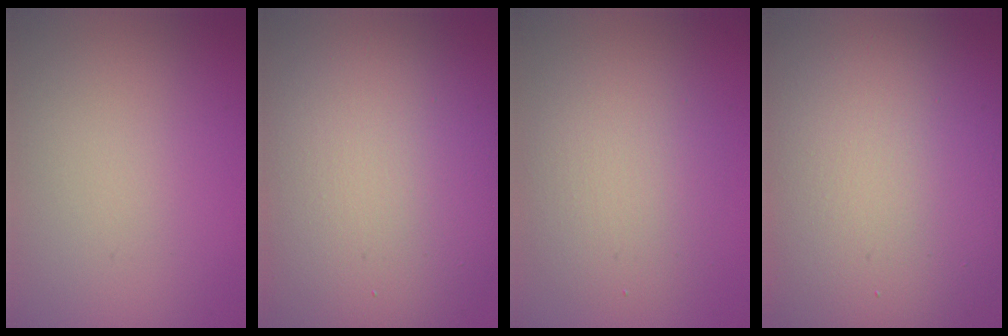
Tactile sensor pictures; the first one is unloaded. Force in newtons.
{"total": 13.9, "press": 13.9, "slide": 1.0}
{"total": 3.8, "press": 3.8, "slide": 0.3}
{"total": 16.2, "press": 16.2, "slide": 0.6}